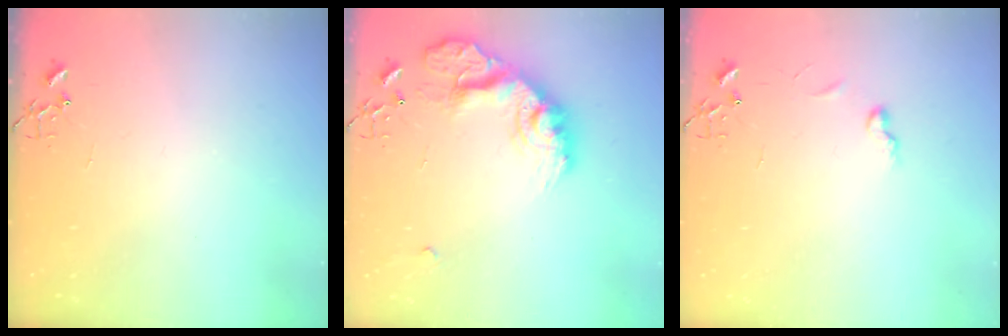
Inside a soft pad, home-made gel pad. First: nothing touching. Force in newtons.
{"total": 20.1, "press": 20.0, "slide": 1.5}
{"total": 5.8, "press": 5.7, "slide": 0.7}